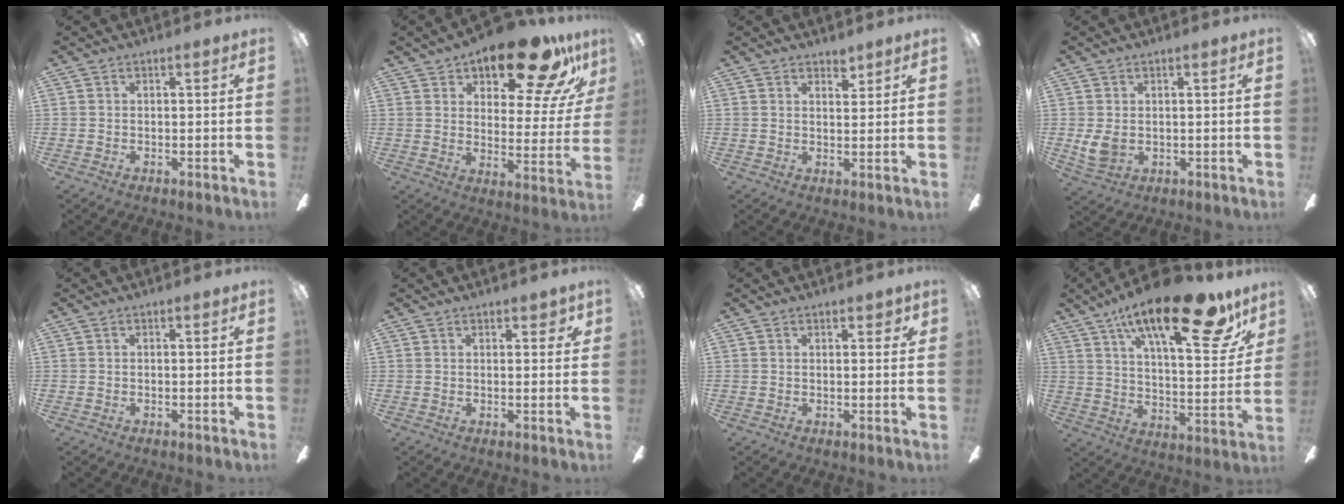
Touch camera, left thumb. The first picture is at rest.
{"total": 18.9, "force": [13.6, 7.3, 10.9], "torque": [-0.166, -0.086, 0.224]}
{"total": 3.3, "force": [2.9, 1.4, 0.9], "torque": [0.002, -0.018, 0.050]}
{"total": 4.6, "force": [0.7, 3.3, 3.1], "torque": [-0.063, 0.000, 0.013]}
{"total": 0.0}
{"total": 2.6, "force": [1.6, 1.2, 1.7], "torque": [-0.011, -0.006, 0.024]}
{"total": 2.1, "force": [1.4, 0.8, 1.4], "torque": [-0.012, -0.004, 0.021]}
{"total": 26.3, "force": [16.5, 8.5, 18.7], "torque": [-0.278, -0.099, 0.261]}